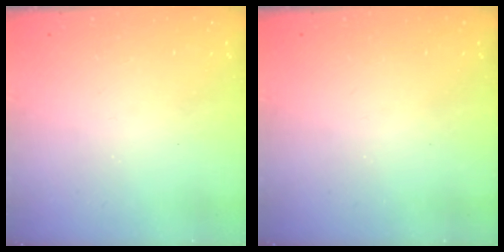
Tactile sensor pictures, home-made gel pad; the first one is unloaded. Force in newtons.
{"total": 0.0}